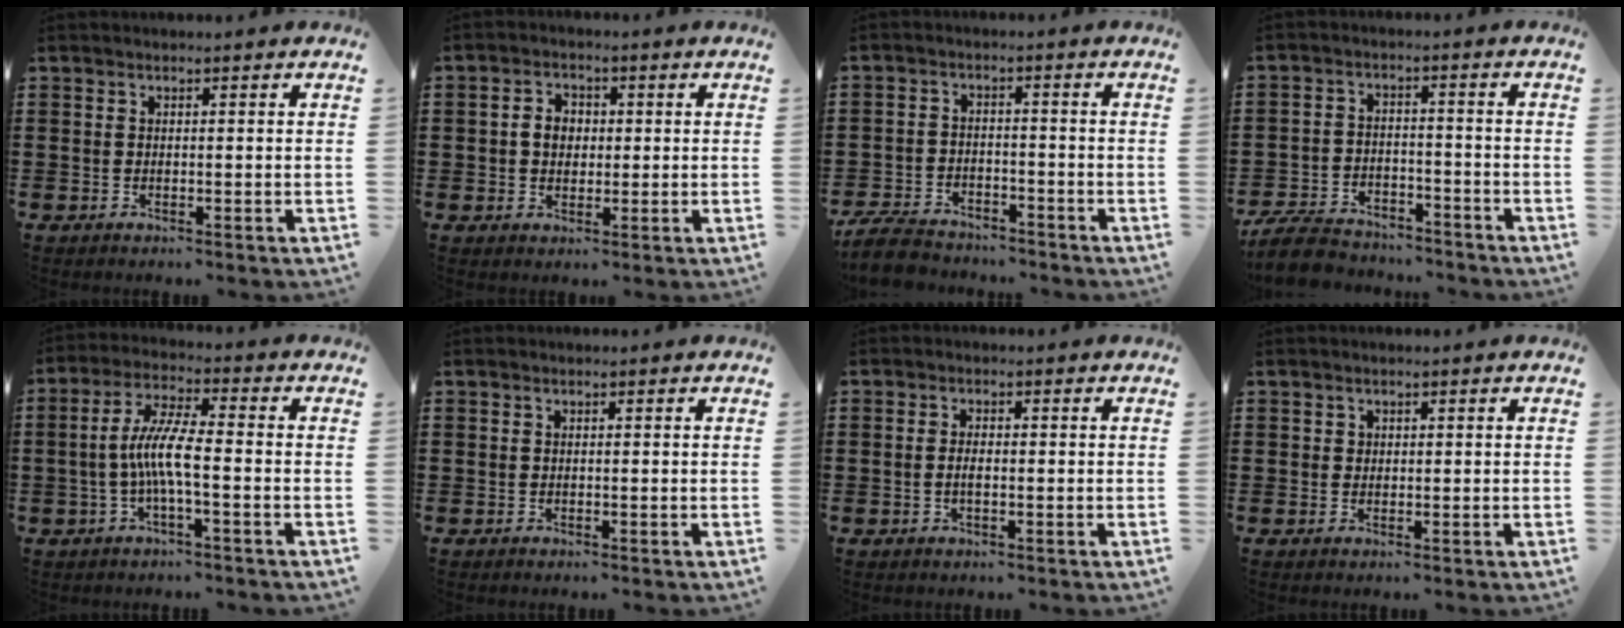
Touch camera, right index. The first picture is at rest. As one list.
[{"total": 3.3, "force": [0.1, 2.5, 2.1], "torque": [-0.049, 0.009, -0.001]}, {"total": 5.7, "force": [-5.4, 1.2, 1.5], "torque": [-0.048, 0.002, -0.109]}, {"total": 7.0, "force": [-6.5, 1.5, 1.9], "torque": [-0.049, 0.011, -0.128]}, {"total": 7.3, "force": [-1.4, 1.1, 7.1], "torque": [-0.153, -0.011, -0.034]}, {"total": 0.0}, {"total": 1.8, "force": [-0.3, 0.7, 1.6], "torque": [-0.038, -0.002, -0.009]}, {"total": 0.9, "force": [0.4, 0.8, 0.2], "torque": [-0.008, 0.000, 0.010]}]